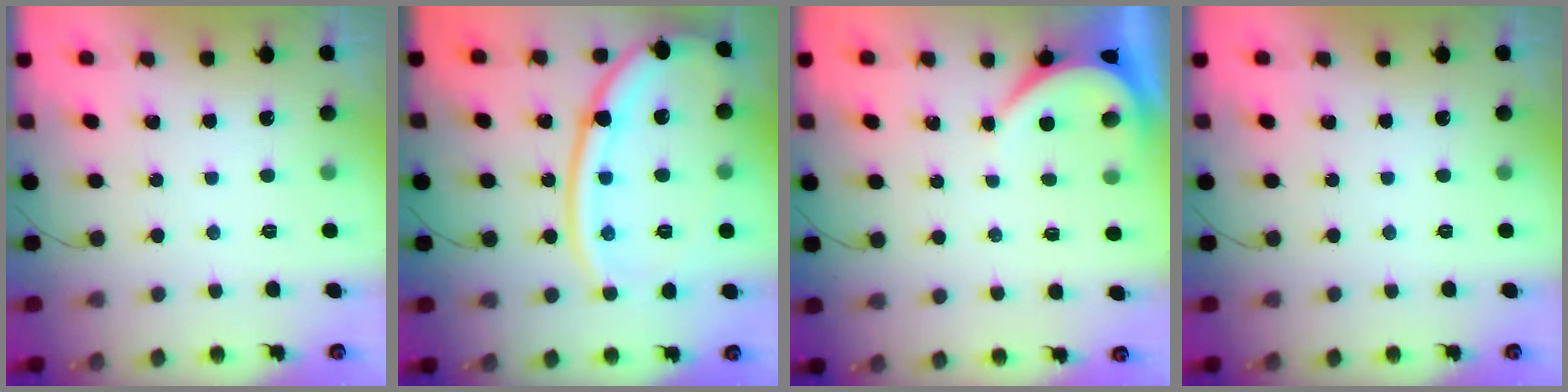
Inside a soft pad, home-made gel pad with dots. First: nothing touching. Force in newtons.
{"total": 18.9, "press": 18.8, "slide": 1.9}
{"total": 3.9, "press": 3.9, "slide": 0.6}
{"total": 0.0}